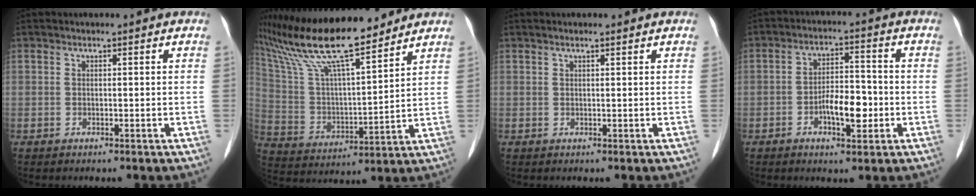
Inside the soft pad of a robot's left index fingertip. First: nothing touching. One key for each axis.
{"total": 19.0, "fx": 15.8, "fy": 2.3, "fz": 10.4, "tx": -0.197, "ty": 0.019, "tz": 0.291}
{"total": 1.2, "fx": 0.9, "fy": 0.1, "fz": 0.8, "tx": -0.015, "ty": 0.013, "tz": 0.017}
{"total": 6.8, "fx": -2.1, "fy": 2.7, "fz": 5.8, "tx": -0.107, "ty": 0.010, "tz": -0.035}